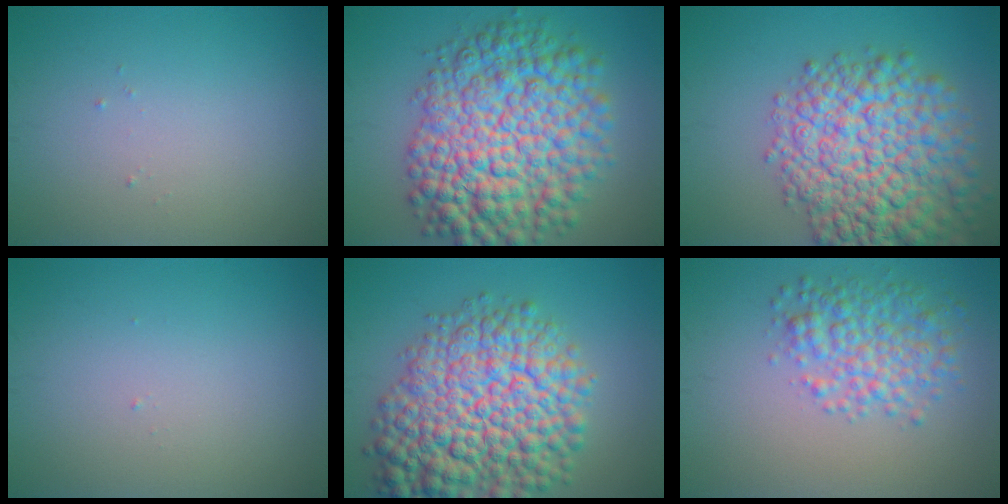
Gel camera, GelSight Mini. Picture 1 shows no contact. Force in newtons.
{"total": 12.9, "press": 12.9, "slide": 0.3}
{"total": 11.9, "press": 11.9, "slide": 0.3}
{"total": 0.0}
{"total": 12.7, "press": 12.7, "slide": 0.5}
{"total": 4.5, "press": 4.4, "slide": 0.1}